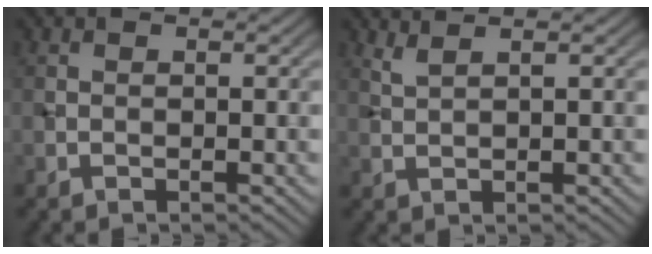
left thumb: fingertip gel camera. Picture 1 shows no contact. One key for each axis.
{"total": 2.0, "fx": 1.5, "fy": 0.4, "fz": 1.2, "tx": -0.028, "ty": 0.007, "tz": 0.028}